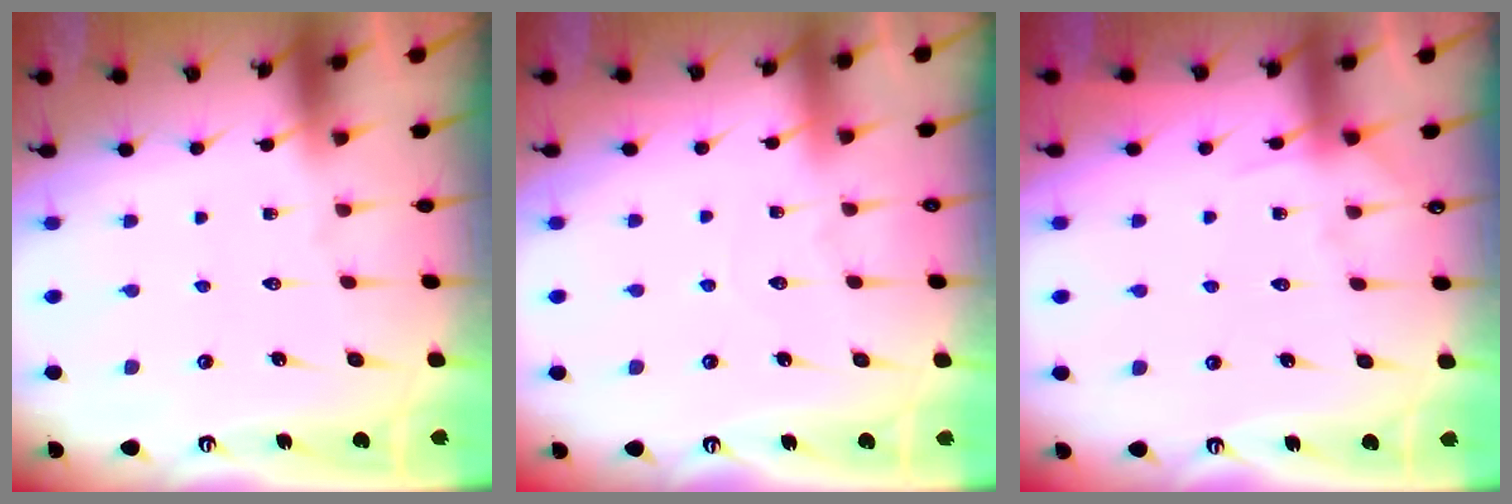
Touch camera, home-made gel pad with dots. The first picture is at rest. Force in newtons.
{"total": 2.7, "press": 2.7, "slide": 0.3}
{"total": 5.2, "press": 5.1, "slide": 0.7}